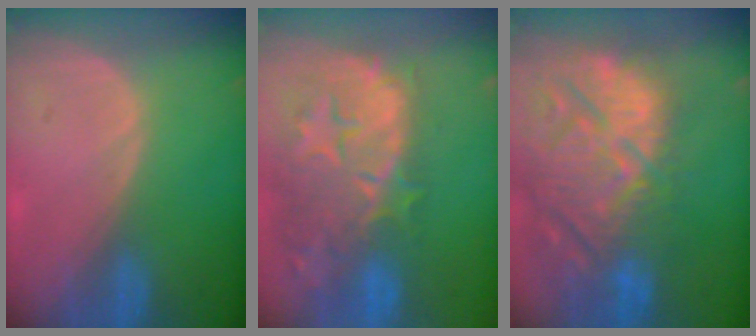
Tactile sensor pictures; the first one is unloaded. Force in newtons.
{"total": 14.3, "press": 12.0, "slide": 7.9}
{"total": 15.3, "press": 13.0, "slide": 8.1}